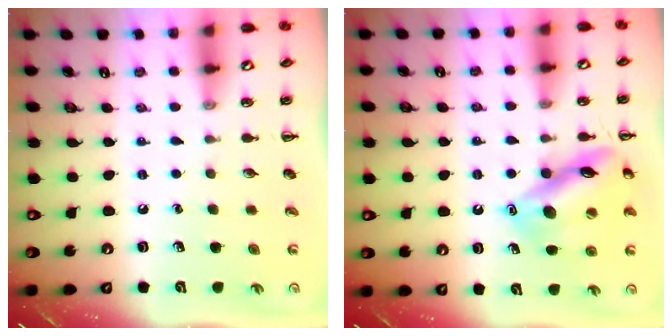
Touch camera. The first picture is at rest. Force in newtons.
{"total": 14.0, "press": 13.9, "slide": 1.4}